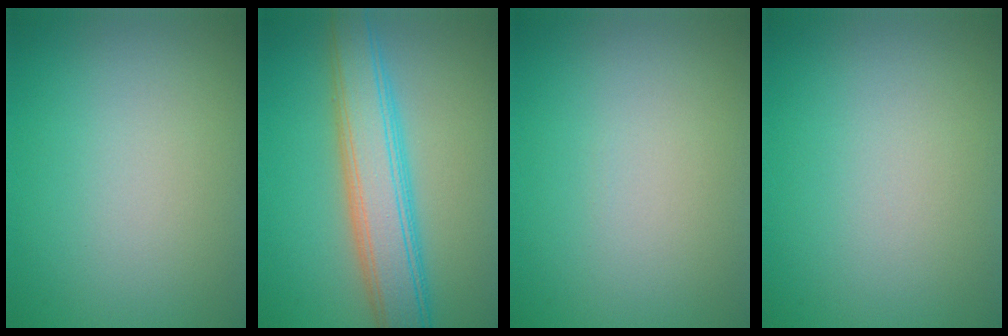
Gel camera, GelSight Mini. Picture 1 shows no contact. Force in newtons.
{"total": 6.6, "press": 6.6, "slide": 0.1}
{"total": 0.0}
{"total": 0.0}